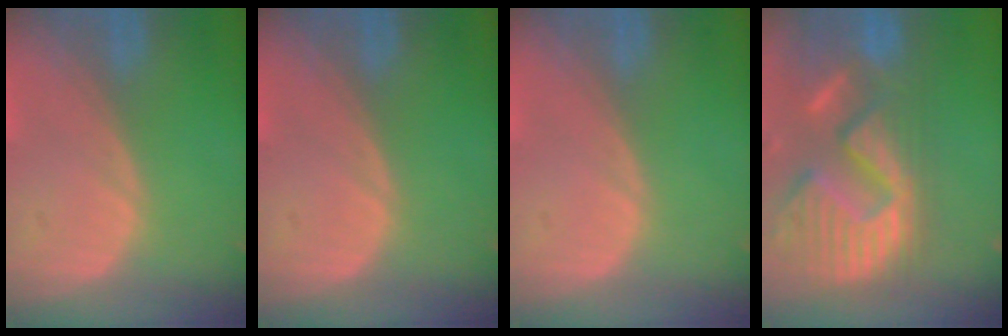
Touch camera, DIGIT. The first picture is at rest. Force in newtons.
{"total": 0.0}
{"total": 0.0}
{"total": 14.6, "press": 12.1, "slide": 8.1}